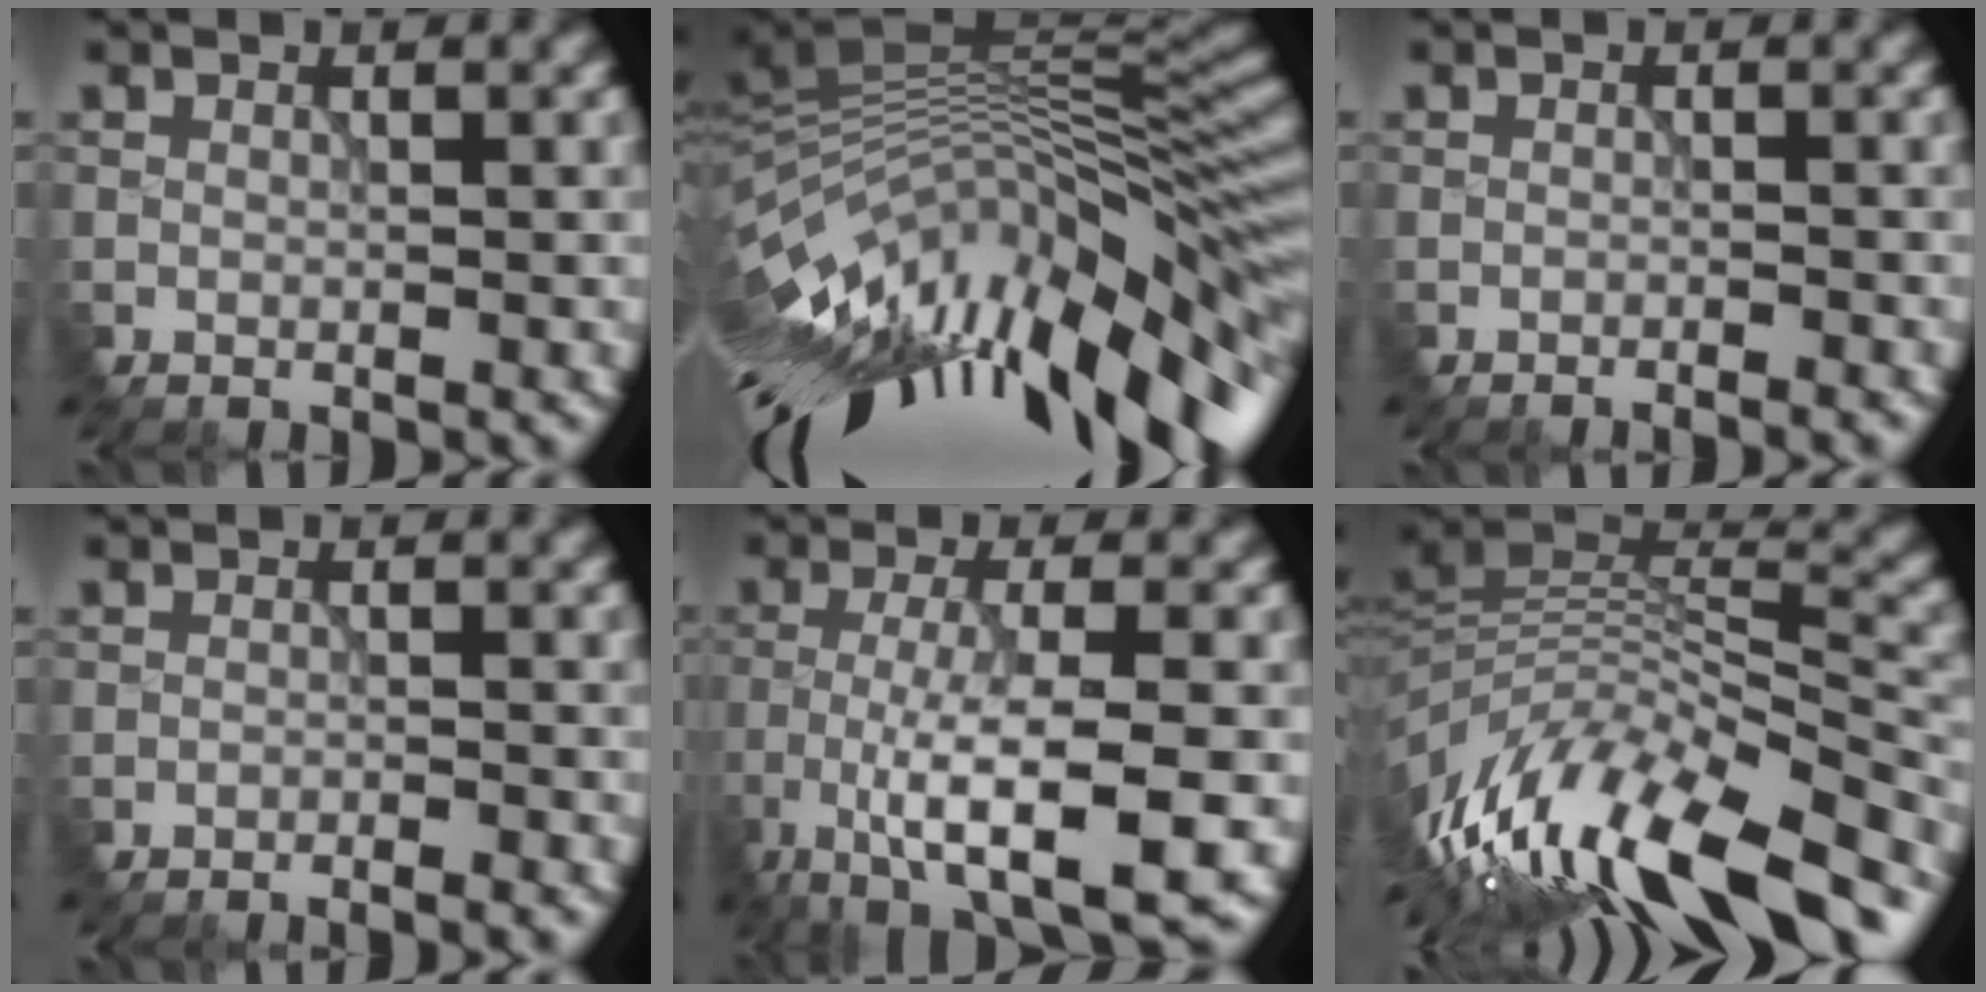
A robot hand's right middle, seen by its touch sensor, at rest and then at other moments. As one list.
[{"total": 15.0, "force": [-4.3, 4.8, 13.5], "torque": [-0.220, 0.003, -0.077]}, {"total": 2.0, "force": [-2.0, -0.1, 0.1], "torque": [-0.012, -0.002, -0.030]}, {"total": 2.9, "force": [-2.9, 0.1, 0.1], "torque": [-0.011, -0.001, -0.040]}, {"total": 8.4, "force": [-3.6, 1.9, 7.3], "torque": [-0.147, -0.010, -0.064]}, {"total": 13.0, "force": [-6.4, 4.7, 10.3], "torque": [-0.223, 0.015, -0.109]}]